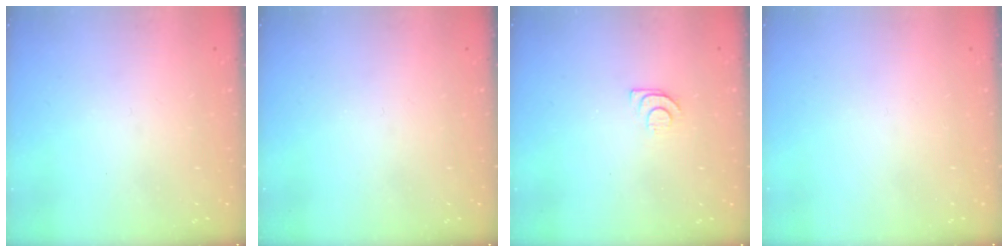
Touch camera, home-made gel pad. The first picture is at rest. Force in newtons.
{"total": 0.0}
{"total": 4.9, "press": 4.9, "slide": 0.6}
{"total": 1.5, "press": 1.5, "slide": 0.1}